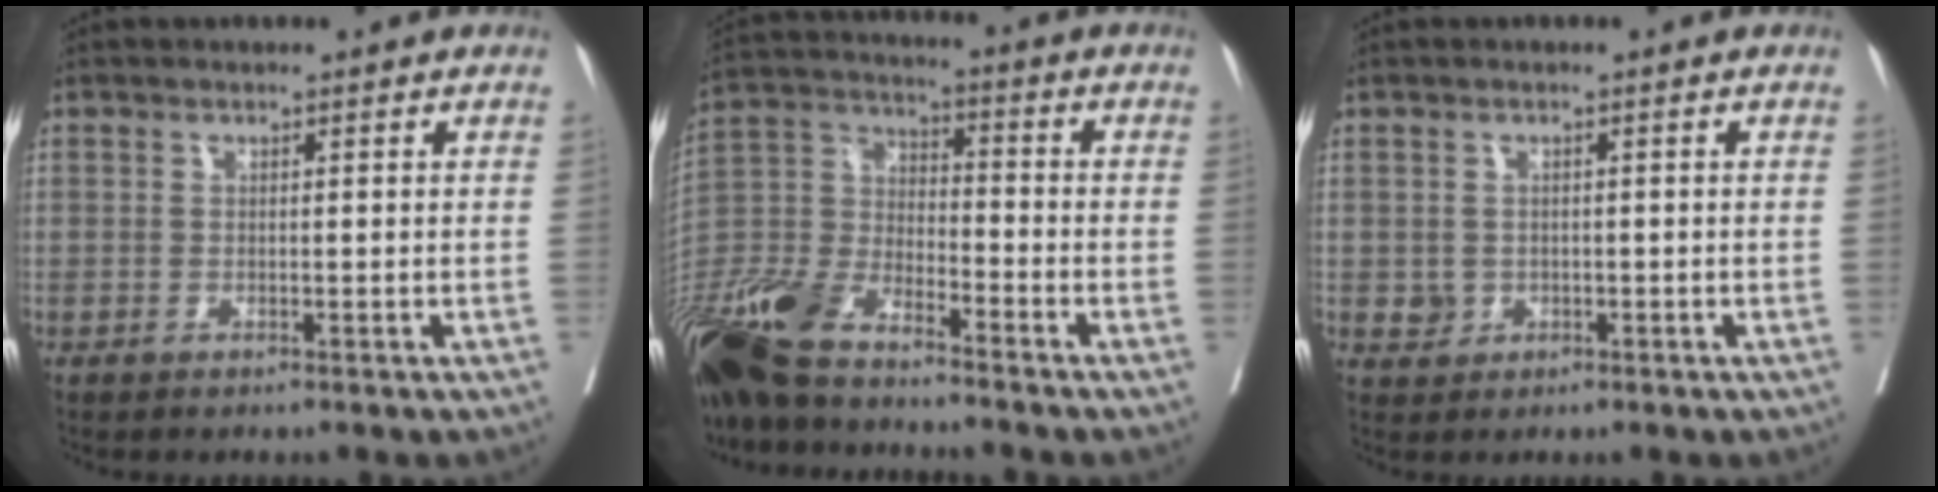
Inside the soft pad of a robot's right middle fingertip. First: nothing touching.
{"total": 15.4, "force": [-12.6, 3.9, 7.9], "torque": [-0.174, -0.016, -0.250]}
{"total": 1.8, "force": [-0.3, 1.7, 0.5], "torque": [-0.005, 0.004, 0.000]}